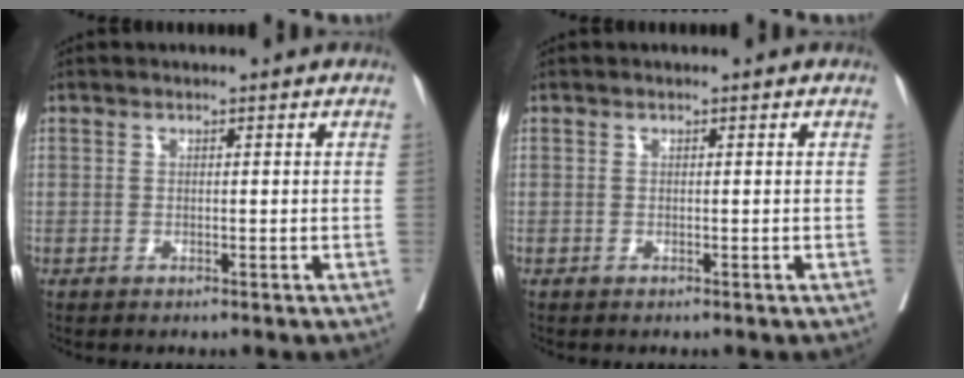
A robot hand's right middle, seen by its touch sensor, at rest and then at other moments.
{"total": 0.0}